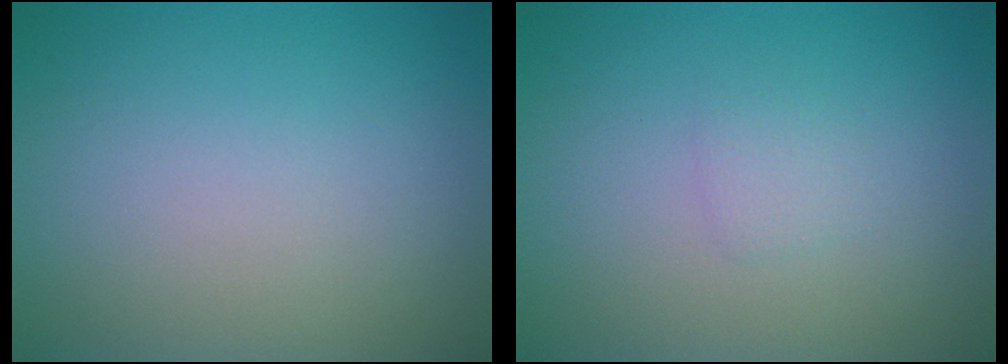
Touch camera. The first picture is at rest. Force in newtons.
{"total": 0.9, "press": 0.9, "slide": 0.0}